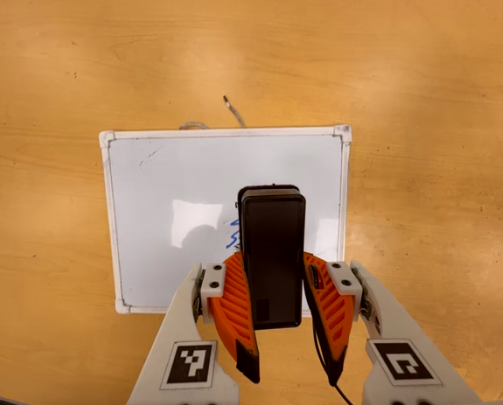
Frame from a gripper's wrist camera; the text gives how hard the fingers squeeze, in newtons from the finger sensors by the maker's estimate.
{"total": 5.9, "left": 5.2, "right": 6.6}